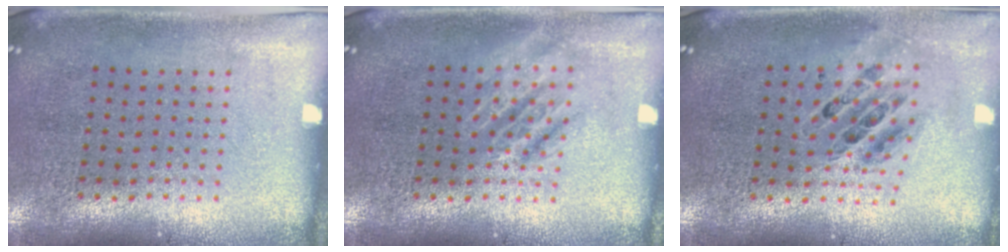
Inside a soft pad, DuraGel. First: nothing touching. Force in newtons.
{"total": 2.0, "press": 2.0, "slide": 0.3}
{"total": 0.8, "press": 0.8, "slide": 0.1}